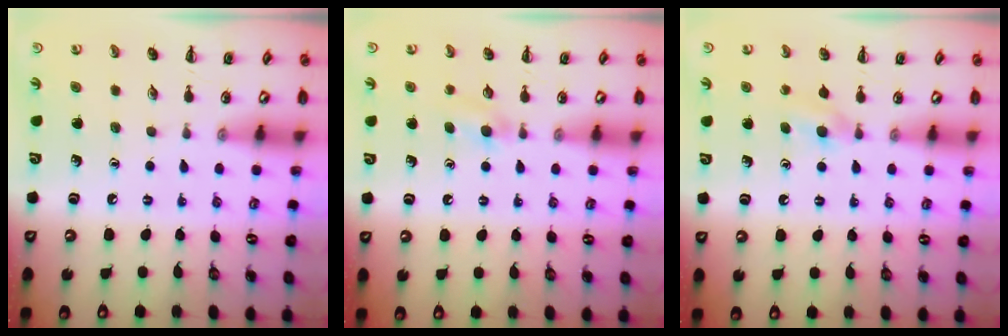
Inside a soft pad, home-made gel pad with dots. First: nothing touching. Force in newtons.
{"total": 5.1, "press": 4.8, "slide": 1.8}
{"total": 3.9, "press": 3.6, "slide": 1.4}